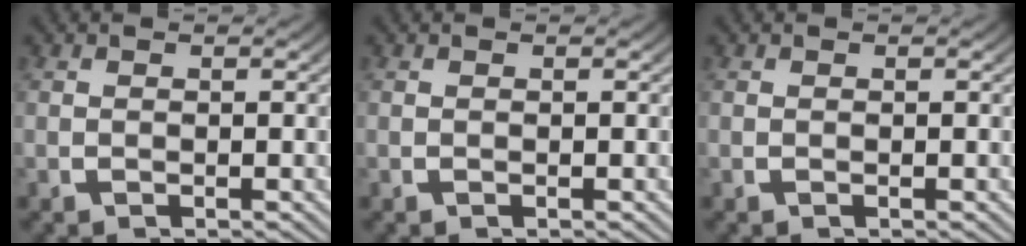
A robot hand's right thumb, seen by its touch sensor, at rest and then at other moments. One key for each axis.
{"total": 0.0}
{"total": 0.0}